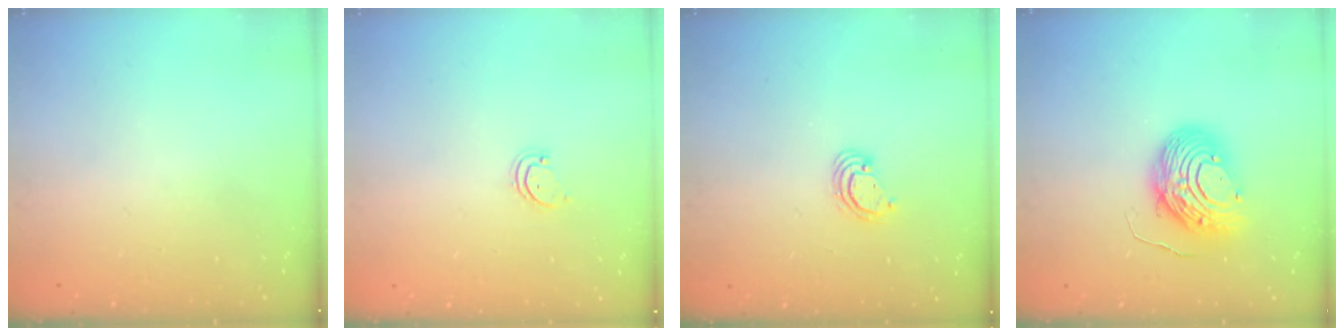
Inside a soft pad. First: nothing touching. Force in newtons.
{"total": 1.9, "press": 1.9, "slide": 0.2}
{"total": 3.8, "press": 3.8, "slide": 0.4}
{"total": 11.5, "press": 11.5, "slide": 1.1}